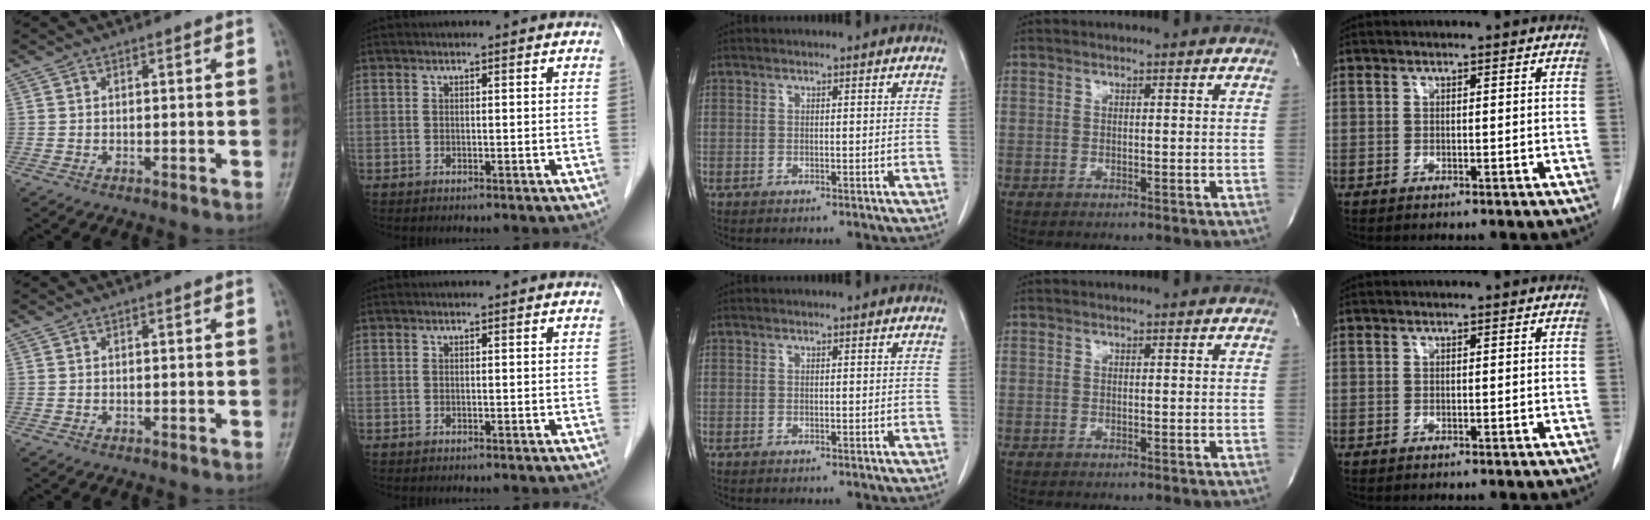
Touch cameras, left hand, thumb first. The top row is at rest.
{}